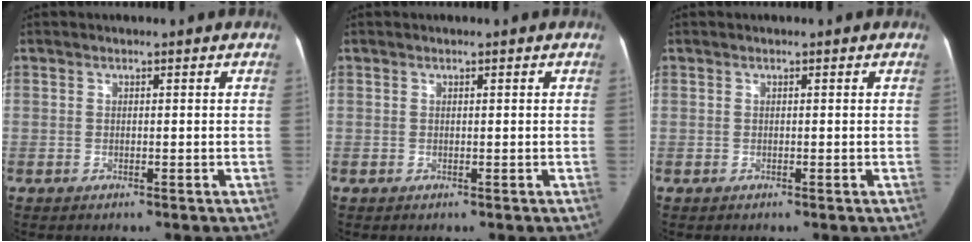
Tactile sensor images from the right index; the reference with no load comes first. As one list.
[{"total": 0.0}, {"total": 0.0}]